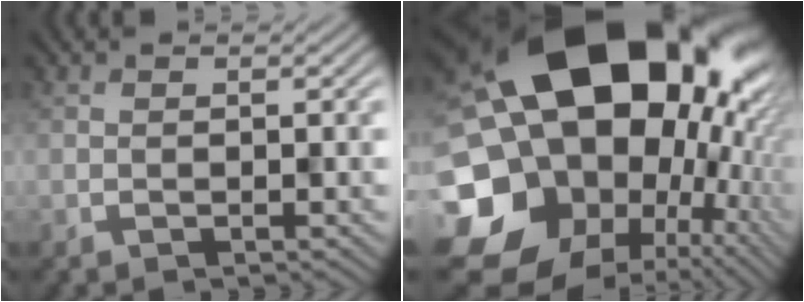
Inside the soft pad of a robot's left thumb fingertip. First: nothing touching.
{"total": 24.1, "force": [4.7, 19.8, 12.8], "torque": [-0.277, -0.044, 0.078]}